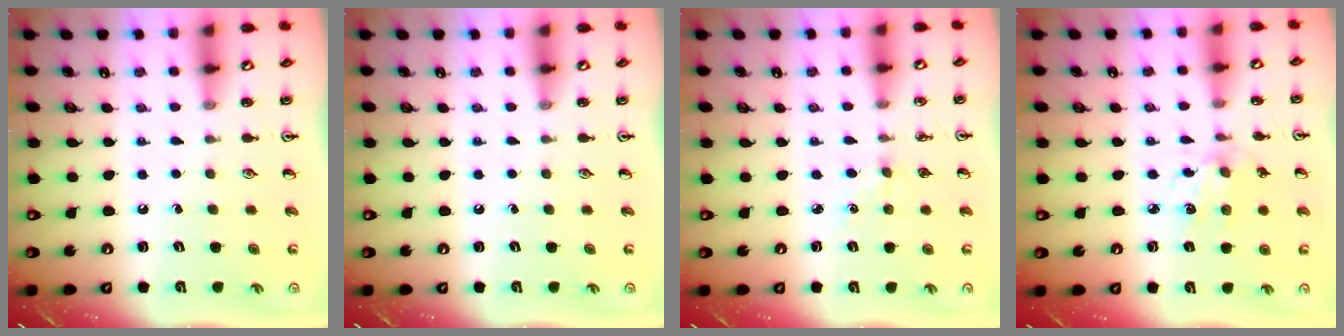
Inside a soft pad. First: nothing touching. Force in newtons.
{"total": 0.0}
{"total": 1.8, "press": 1.8, "slide": 0.3}
{"total": 6.1, "press": 6.1, "slide": 0.3}